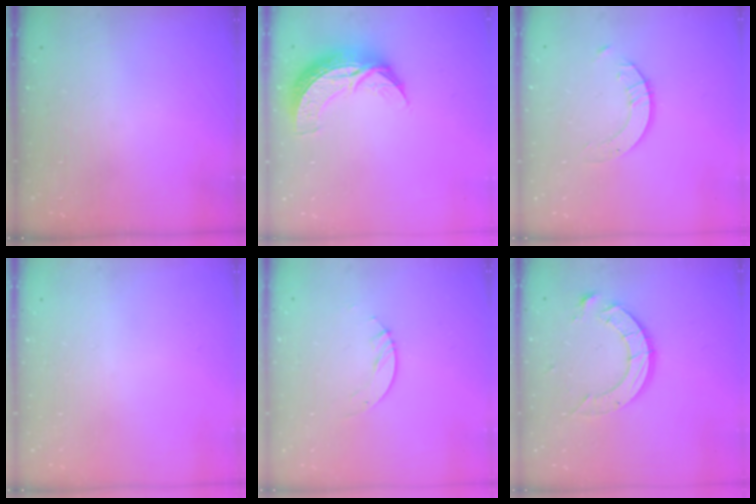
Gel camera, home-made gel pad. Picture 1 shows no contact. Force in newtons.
{"total": 10.1, "press": 10.1, "slide": 0.8}
{"total": 2.3, "press": 2.3, "slide": 0.2}
{"total": 0.0}
{"total": 4.2, "press": 4.1, "slide": 0.4}
{"total": 10.8, "press": 10.8, "slide": 0.7}